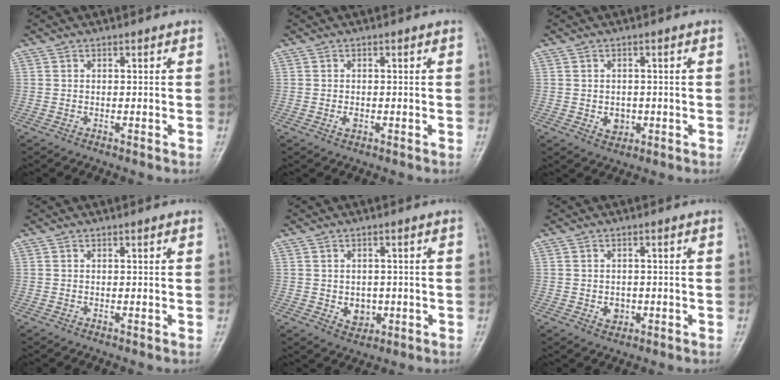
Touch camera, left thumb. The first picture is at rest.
{"total": 1.4, "force": [-0.3, 0.9, 1.1], "torque": [-0.016, -0.001, -0.005]}
{"total": 3.0, "force": [-0.6, 2.5, 1.7], "torque": [-0.015, 0.001, -0.002]}
{"total": 0.7, "force": [0.3, 0.1, 0.6], "torque": [-0.010, 0.000, 0.004]}
{"total": 4.1, "force": [-0.5, 3.3, 2.4], "torque": [-0.018, 0.000, 0.002]}
{"total": 2.6, "force": [-0.5, 2.1, 1.4], "torque": [-0.012, 0.001, -0.002]}